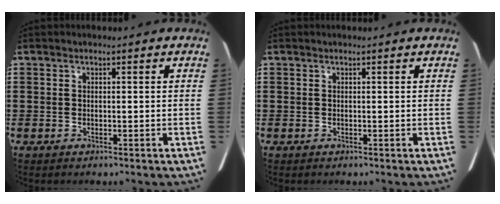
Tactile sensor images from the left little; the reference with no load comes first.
{"total": 0.0}